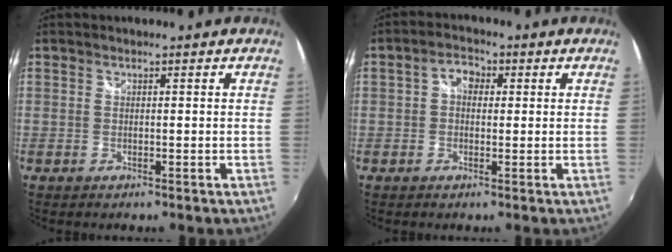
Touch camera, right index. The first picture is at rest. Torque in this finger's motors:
{"motor_torque": [0.37, 0.09, 0.15, 0.03]}